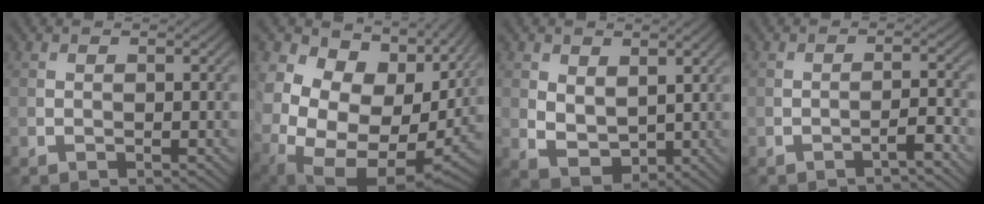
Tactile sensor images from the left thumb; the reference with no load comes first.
{"total": 18.4, "force": [3.9, 14.3, 10.9], "torque": [-0.233, -0.010, 0.103]}
{"total": 4.7, "force": [1.8, 3.1, 3.0], "torque": [-0.067, -0.015, 0.037]}
{"total": 2.2, "force": [-1.5, 0.2, 1.5], "torque": [-0.024, 0.010, -0.030]}